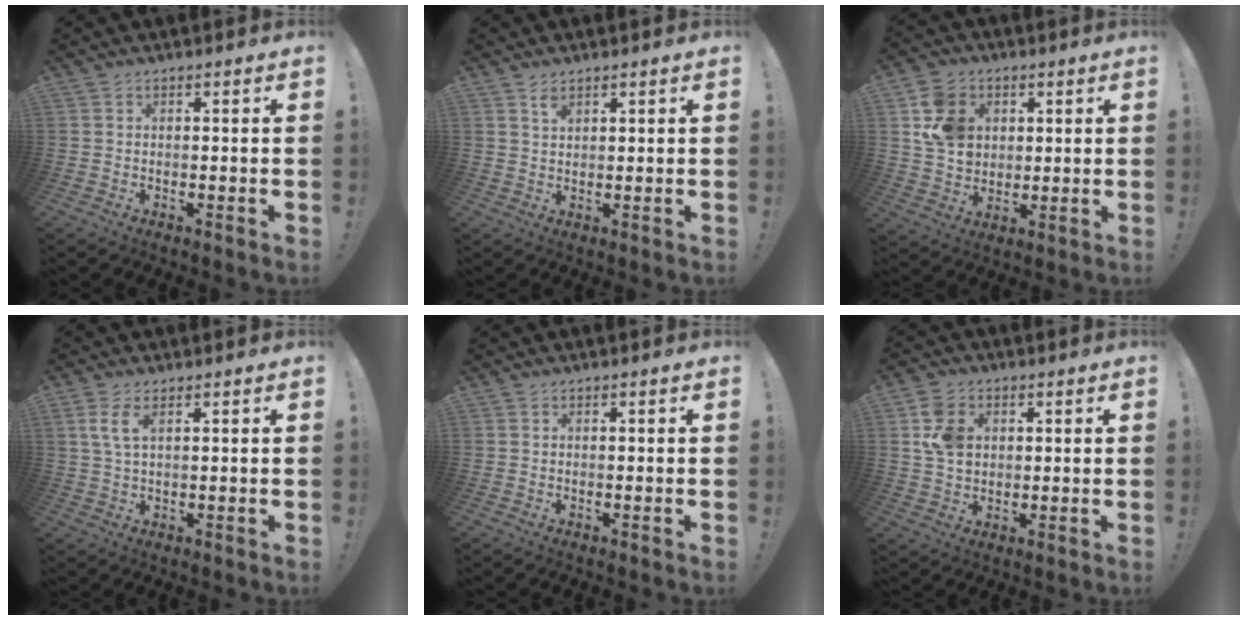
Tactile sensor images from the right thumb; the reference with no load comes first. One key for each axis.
{"total": 2.6, "fx": 1.8, "fy": 1.2, "fz": 1.4, "tx": -0.009, "ty": -0.013, "tz": 0.029}
{"total": 12.8, "fx": 4.2, "fy": 10.4, "fz": 6.2, "tx": -0.099, "ty": -0.005, "tz": 0.088}
{"total": 4.7, "fx": 2.1, "fy": 1.6, "fz": 3.9, "tx": -0.072, "ty": 0.000, "tz": 0.036}
{"total": 0.0}
{"total": 9.9, "fx": 2.6, "fy": 7.6, "fz": 5.8, "tx": -0.103, "ty": 0.004, "tz": 0.052}